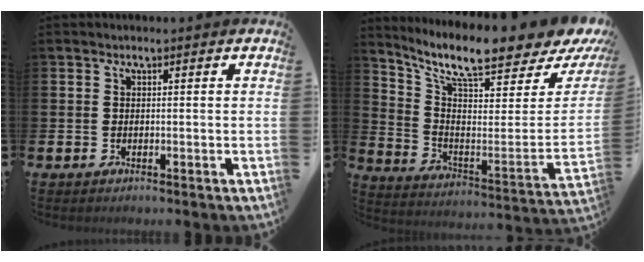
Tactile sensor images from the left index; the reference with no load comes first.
{"total": 10.2, "force": [8.3, 2.1, 5.5], "torque": [-0.121, -0.081, 0.134]}